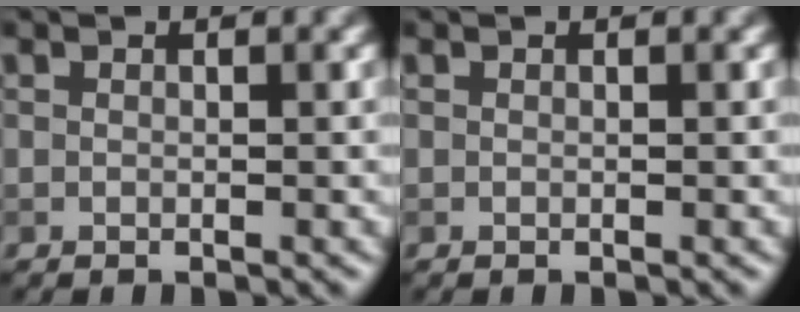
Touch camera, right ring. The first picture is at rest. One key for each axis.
{"total": 0.0}